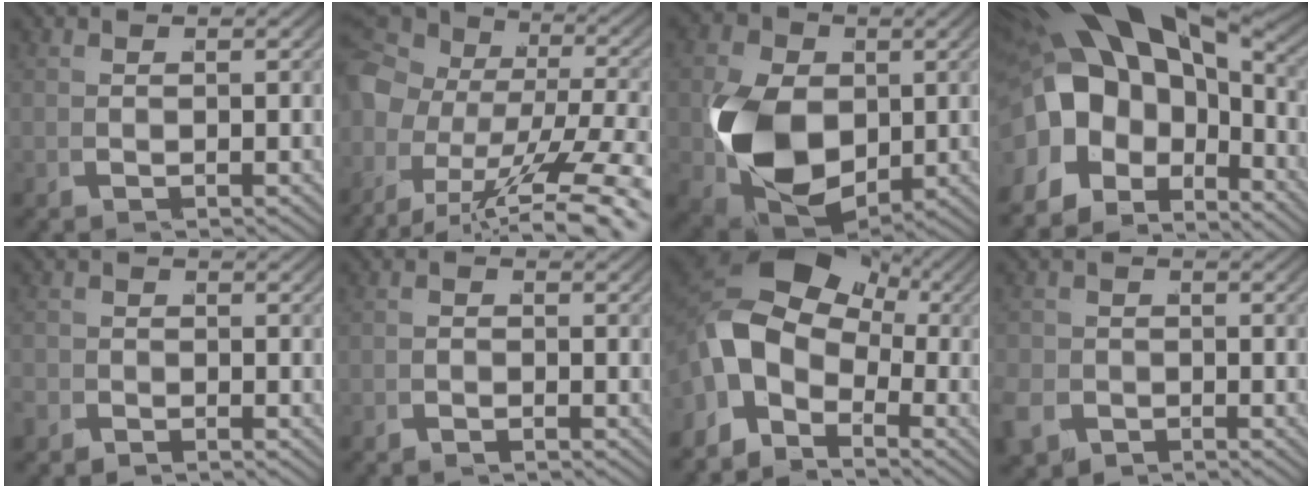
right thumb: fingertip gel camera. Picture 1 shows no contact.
{"total": 10.5, "force": [-1.6, 6.9, 7.7], "torque": [-0.139, -0.029, -0.013]}
{"total": 14.5, "force": [-1.8, 10.6, 9.8], "torque": [-0.239, -0.074, 0.001]}
{"total": 15.1, "force": [-0.2, 9.8, 11.6], "torque": [-0.242, -0.027, 0.004]}
{"total": 1.4, "force": [-1.2, 0.6, -0.3], "torque": [0.007, -0.004, -0.030]}
{"total": 1.3, "force": [-1.2, -0.1, -0.1], "torque": [0.004, 0.001, -0.031]}
{"total": 11.6, "force": [0.6, 8.1, 8.2], "torque": [-0.158, -0.009, 0.004]}
{"total": 4.1, "force": [-2.4, 3.2, 1.0], "torque": [-0.030, -0.022, -0.037]}